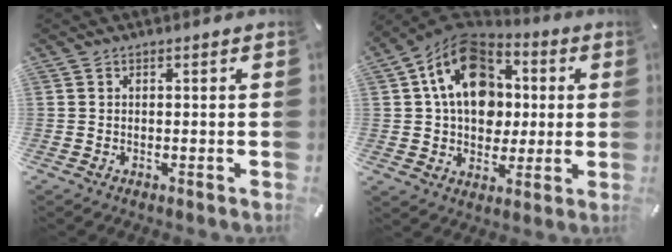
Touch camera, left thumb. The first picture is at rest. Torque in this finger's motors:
{"motor_torque": [1.96, 2.73, 1.57, -1.20, 0.43]}